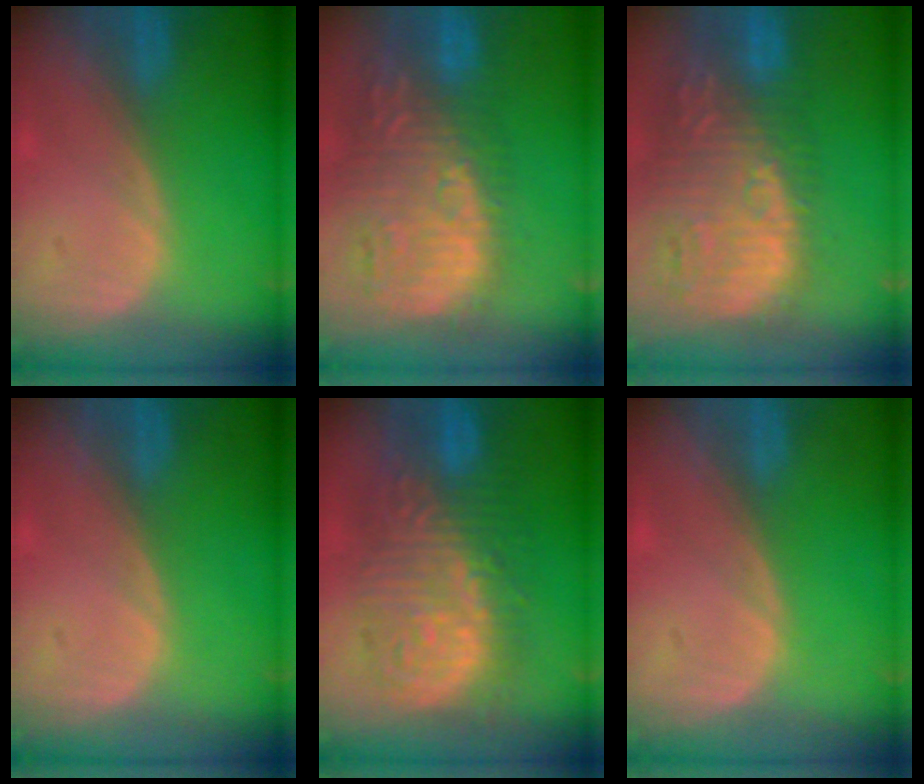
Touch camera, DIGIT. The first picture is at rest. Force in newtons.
{"total": 14.4, "press": 12.5, "slide": 7.2}
{"total": 14.6, "press": 12.6, "slide": 7.5}
{"total": 0.0}
{"total": 13.4, "press": 13.3, "slide": 1.2}
{"total": 0.0}